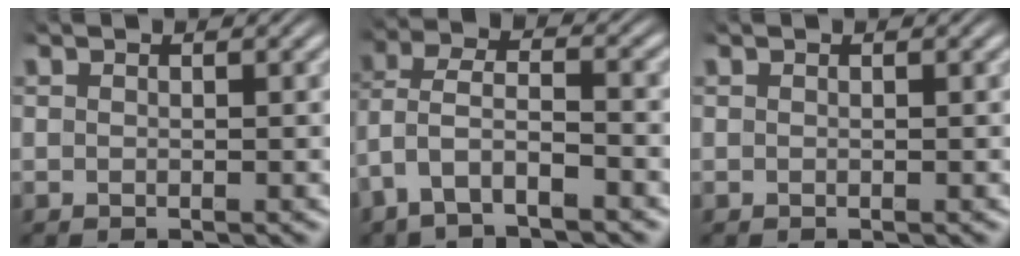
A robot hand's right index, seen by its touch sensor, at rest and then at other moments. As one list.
[{"total": 3.9, "force": [-0.8, 2.9, 2.5], "torque": [-0.082, -0.022, -0.005]}, {"total": 0.0}]